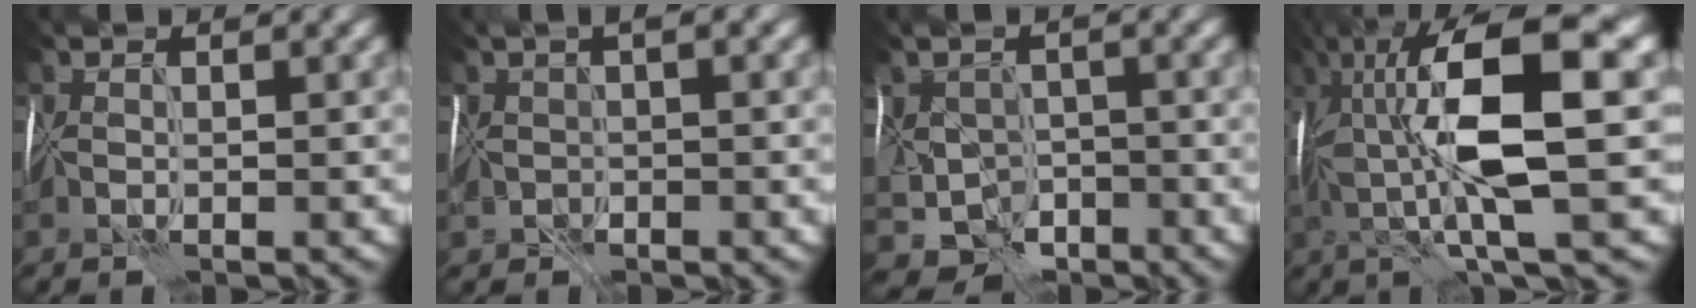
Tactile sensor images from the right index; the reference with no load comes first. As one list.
[{"total": 1.7, "force": [-0.3, 1.3, 1.1], "torque": [-0.020, 0.006, -0.009]}, {"total": 4.8, "force": [-2.8, 3.6, 1.3], "torque": [-0.010, -0.003, -0.050]}, {"total": 10.8, "force": [1.7, 2.2, 10.5], "torque": [-0.194, 0.013, 0.036]}]